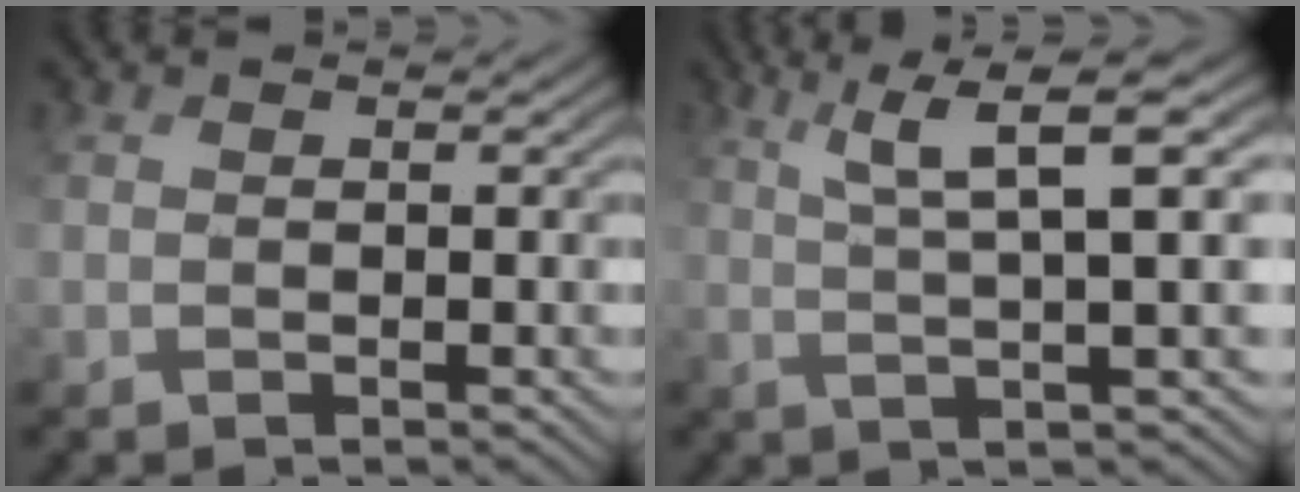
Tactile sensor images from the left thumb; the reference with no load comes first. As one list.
[{"total": 7.8, "force": [2.5, 1.0, 7.3], "torque": [-0.123, 0.021, 0.047]}]